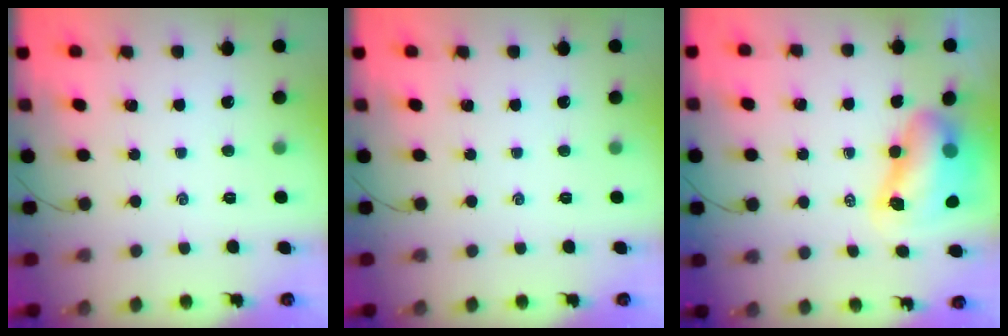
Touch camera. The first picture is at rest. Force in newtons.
{"total": 0.0}
{"total": 10.8, "press": 10.3, "slide": 3.0}